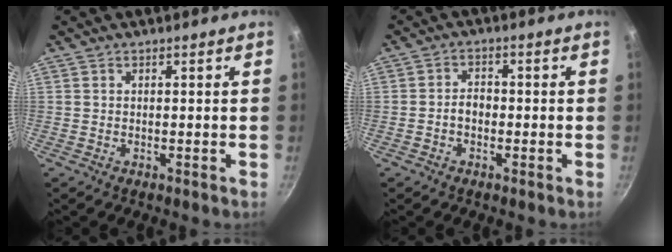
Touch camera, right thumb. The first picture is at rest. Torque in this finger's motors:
{"motor_torque": [0.26, 0.07, 0.39, 0.25, 0.00]}